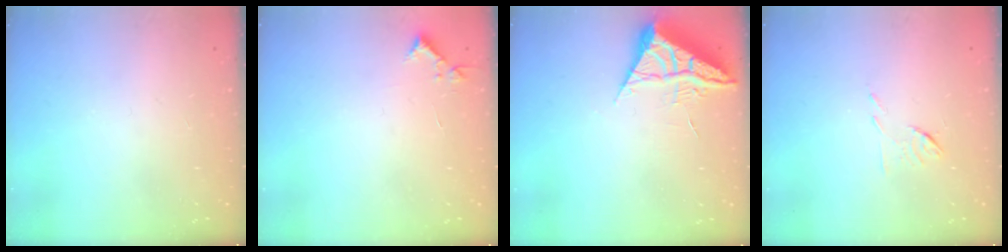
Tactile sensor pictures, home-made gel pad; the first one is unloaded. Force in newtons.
{"total": 3.6, "press": 3.6, "slide": 0.5}
{"total": 5.9, "press": 5.9, "slide": 0.6}
{"total": 6.0, "press": 6.0, "slide": 0.7}